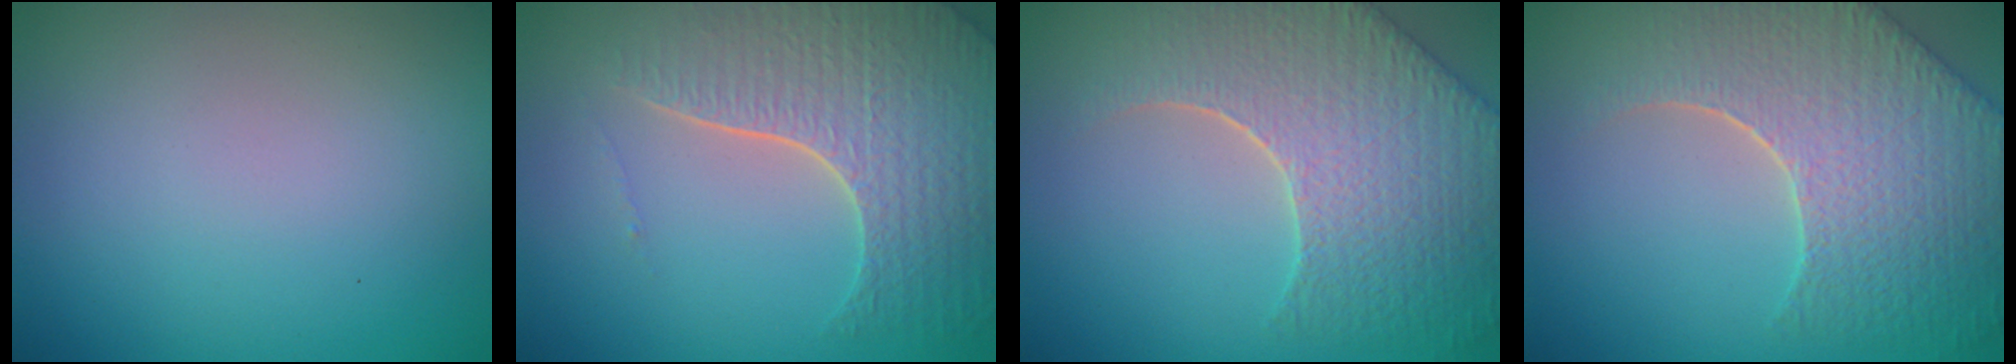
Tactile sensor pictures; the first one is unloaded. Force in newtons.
{"total": 7.0, "press": 5.2, "slide": 4.6}
{"total": 8.6, "press": 6.4, "slide": 5.7}
{"total": 8.6, "press": 6.4, "slide": 5.7}